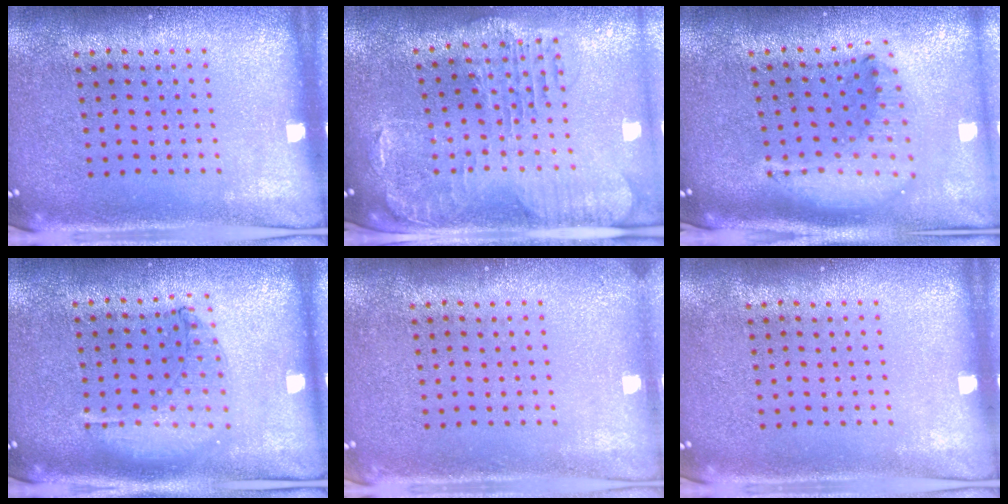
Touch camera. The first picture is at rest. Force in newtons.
{"total": 1.8, "press": 1.6, "slide": 0.7}
{"total": 1.8, "press": 1.4, "slide": 1.0}
{"total": 1.0, "press": 0.9, "slide": 0.3}
{"total": 0.6, "press": 0.6, "slide": 0.0}
{"total": 0.0}